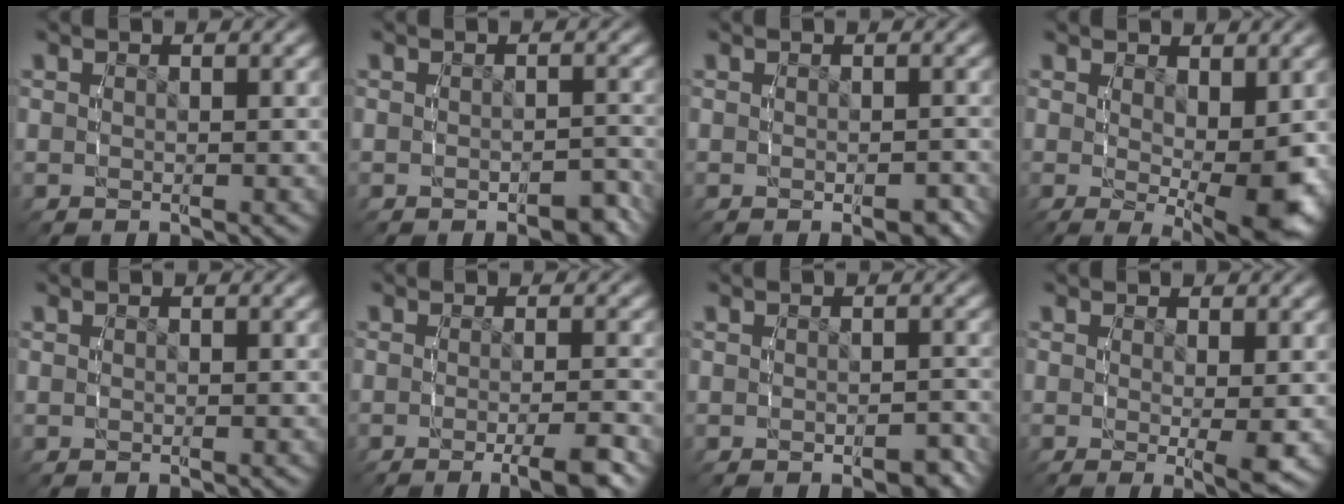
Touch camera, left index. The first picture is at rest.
{"total": 1.6, "force": [-1.4, 0.4, 0.5], "torque": [-0.010, 0.004, -0.028]}
{"total": 1.1, "force": [-0.8, 0.4, 0.6], "torque": [-0.010, -0.002, -0.013]}
{"total": 4.3, "force": [0.1, 0.7, 4.3], "torque": [-0.052, -0.018, 0.007]}
{"total": 0.0}
{"total": 3.3, "force": [-2.1, 0.1, 2.6], "torque": [-0.034, 0.002, -0.041]}
{"total": 1.4, "force": [-1.1, 0.5, 0.6], "torque": [-0.013, -0.001, -0.020]}
{"total": 2.0, "force": [0.1, -0.3, 1.9], "torque": [-0.025, -0.010, 0.000]}